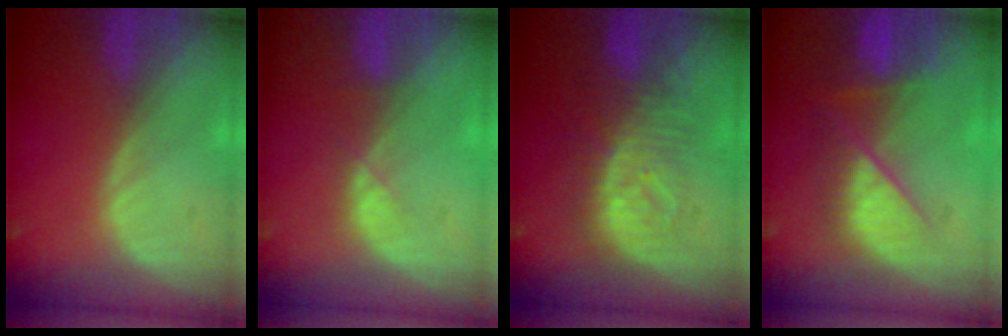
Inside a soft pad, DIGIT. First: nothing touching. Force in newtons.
{"total": 1.9, "press": 1.7, "slide": 0.9}
{"total": 8.3, "press": 8.2, "slide": 1.5}
{"total": 9.4, "press": 7.9, "slide": 5.0}